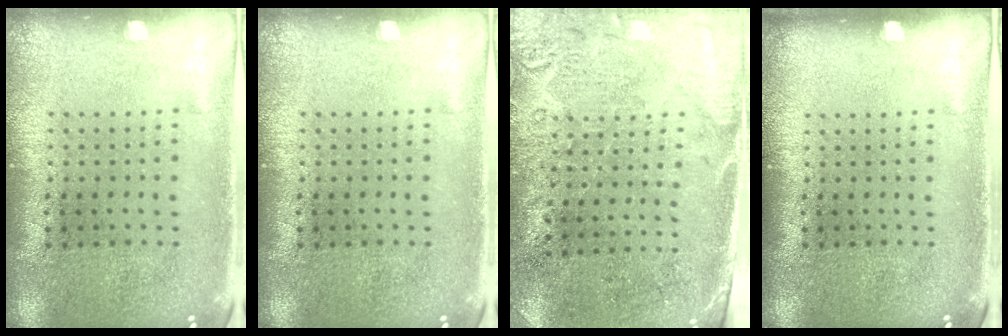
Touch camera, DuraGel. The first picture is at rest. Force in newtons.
{"total": 0.0}
{"total": 2.7, "press": 2.4, "slide": 1.4}
{"total": 0.0}